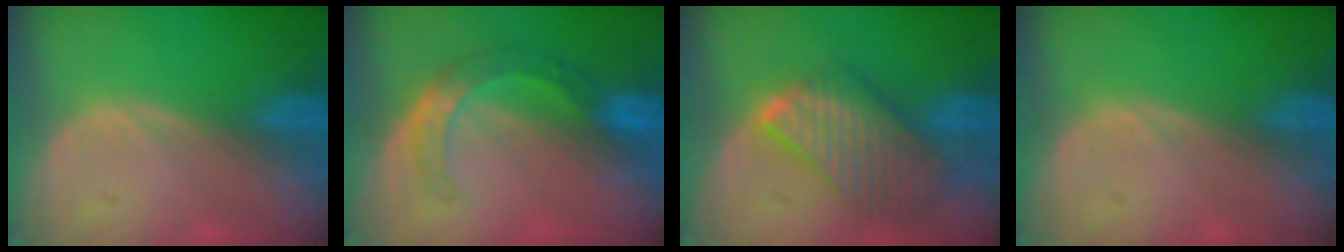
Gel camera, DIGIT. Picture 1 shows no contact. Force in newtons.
{"total": 5.6, "press": 5.4, "slide": 1.6}
{"total": 9.7, "press": 8.4, "slide": 4.9}
{"total": 0.0}